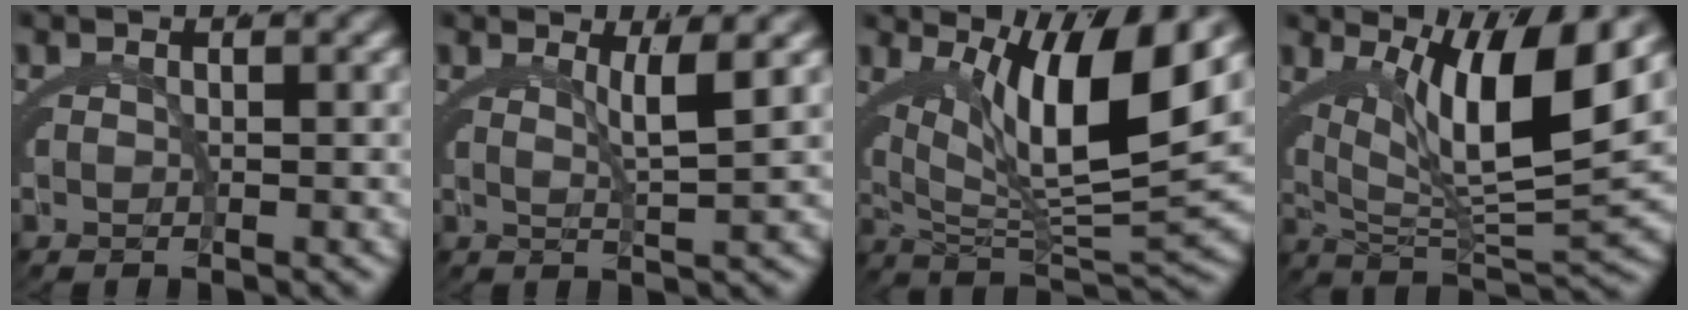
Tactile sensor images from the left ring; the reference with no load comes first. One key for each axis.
{"total": 2.6, "fx": 1.5, "fy": -1.1, "fz": 1.8, "tx": -0.029, "ty": -0.007, "tz": 0.032}
{"total": 11.8, "fx": 3.7, "fy": 4.6, "fz": 10.2, "tx": -0.166, "ty": 0.004, "tz": 0.064}
{"total": 10.7, "fx": 3.3, "fy": 3.9, "fz": 9.4, "tx": -0.156, "ty": 0.001, "tz": 0.059}